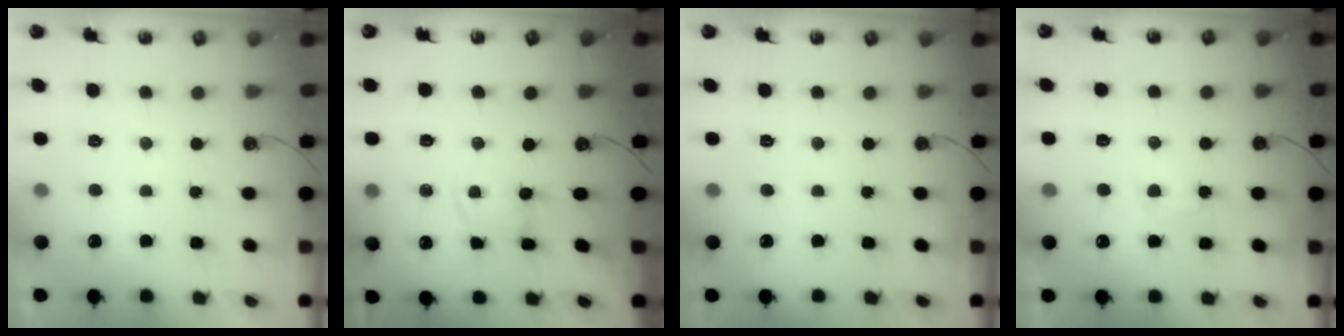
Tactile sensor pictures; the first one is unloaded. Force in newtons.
{"total": 2.7, "press": 2.7, "slide": 0.2}
{"total": 0.0}
{"total": 2.9, "press": 2.9, "slide": 0.5}